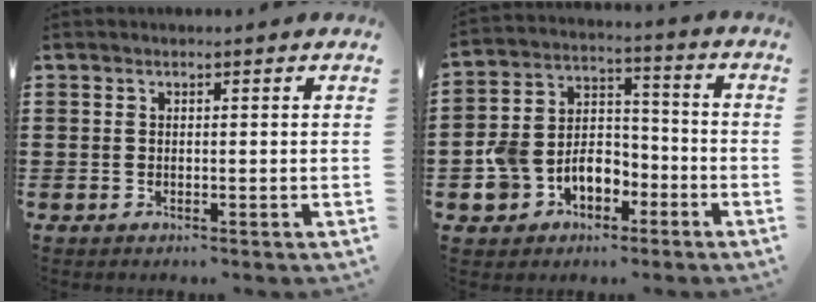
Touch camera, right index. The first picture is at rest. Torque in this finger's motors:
{"motor_torque": [1.49, -0.65, 0.28, 0.15]}